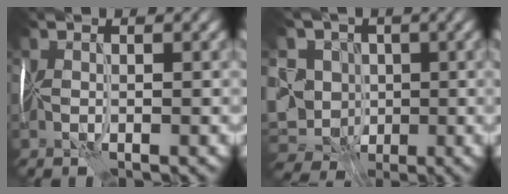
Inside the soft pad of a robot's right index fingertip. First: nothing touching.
{"total": 8.8, "force": [-0.5, 8.1, 3.3], "torque": [-0.072, 0.013, -0.019]}